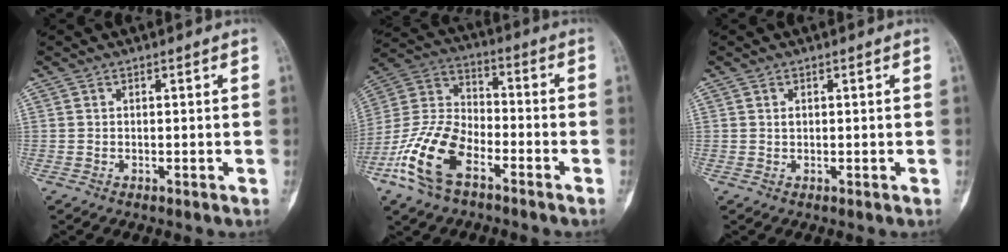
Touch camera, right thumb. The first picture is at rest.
{"total": 15.7, "force": [-8.0, 8.1, 10.9], "torque": [-0.228, 0.043, -0.162]}
{"total": 0.7, "force": [0.2, 0.5, 0.5], "torque": [-0.007, 0.001, 0.005]}